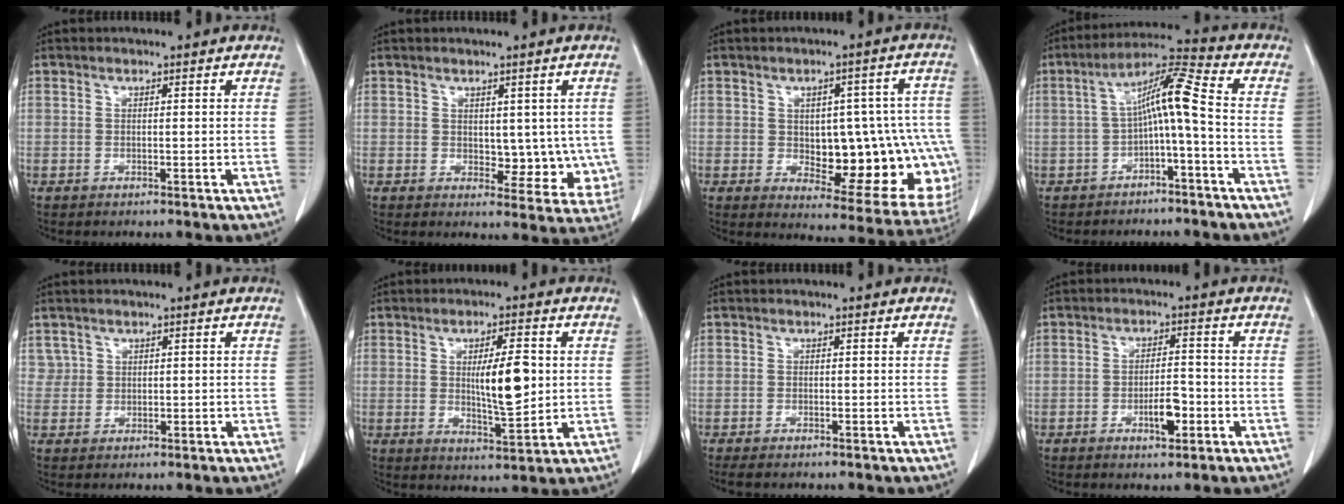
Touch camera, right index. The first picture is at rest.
{"total": 6.7, "force": [0.4, 4.1, 5.3], "torque": [-0.041, -0.005, 0.013]}
{"total": 18.8, "force": [-2.0, 8.1, 16.9], "torque": [-0.148, 0.030, 0.003]}
{"total": 8.1, "force": [-1.2, 0.4, 8.0], "torque": [-0.138, 0.035, -0.024]}
{"total": 1.7, "force": [0.8, 1.5, 0.0], "torque": [0.010, 0.004, 0.011]}
{"total": 8.1, "force": [0.8, 1.8, 7.9], "torque": [-0.124, -0.004, 0.020]}
{"total": 1.9, "force": [-1.6, 0.4, 1.0], "torque": [-0.017, -0.005, -0.020]}
{"total": 4.5, "force": [-1.9, 1.4, 3.9], "torque": [-0.065, 0.002, -0.028]}